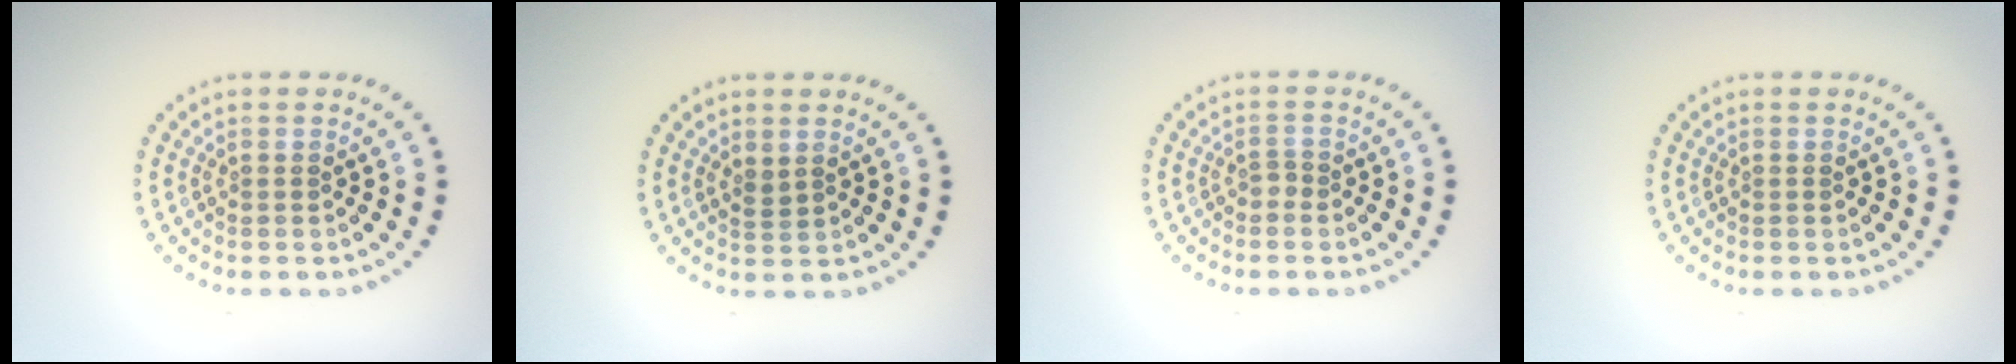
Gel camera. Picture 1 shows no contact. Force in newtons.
{"total": 0.9, "press": 0.7, "slide": 0.5}
{"total": 0.9, "press": 0.6, "slide": 0.7}
{"total": 0.0}